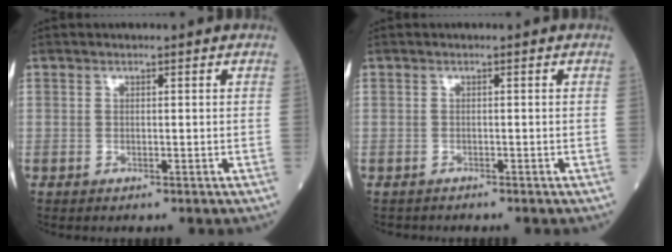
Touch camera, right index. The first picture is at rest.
{"total": 0.9, "force": [-0.9, 0.2, -0.1], "torque": [-0.002, -0.002, -0.018]}